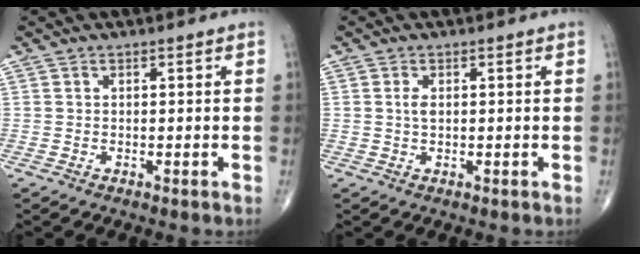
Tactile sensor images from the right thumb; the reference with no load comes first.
{"total": 1.5, "force": [0.3, 0.8, 1.3], "torque": [-0.026, 0.001, 0.006]}